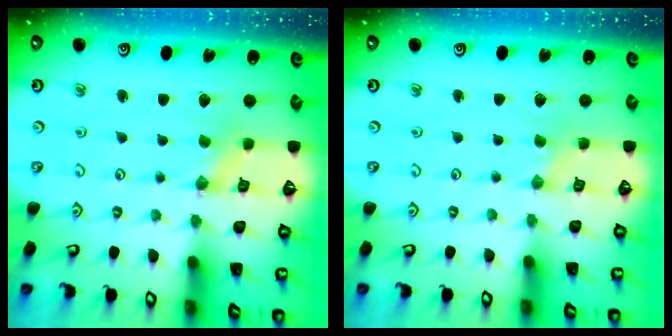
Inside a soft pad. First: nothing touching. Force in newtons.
{"total": 0.0}